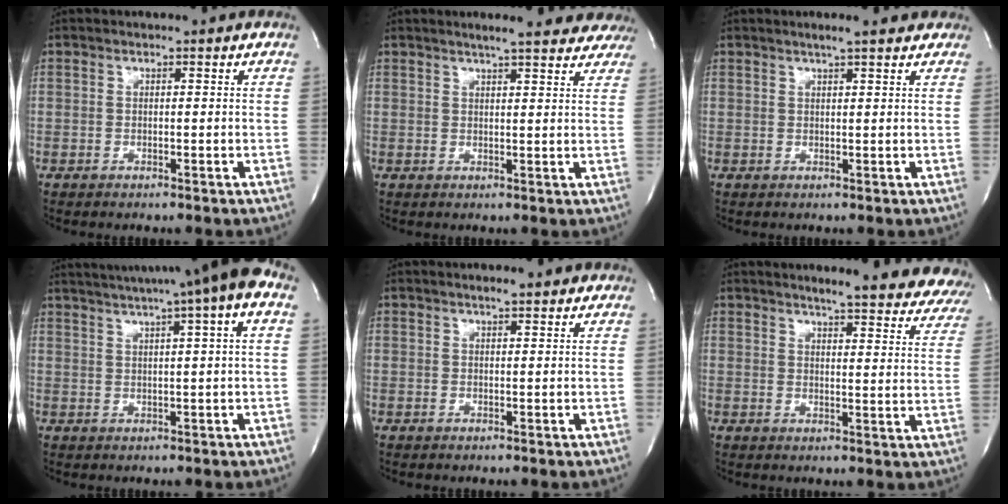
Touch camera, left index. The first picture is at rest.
{"total": 12.4, "force": [11.2, 2.3, 4.9], "torque": [-0.048, 0.006, 0.122]}
{"total": 4.6, "force": [3.7, 0.8, 2.6], "torque": [-0.035, 0.014, 0.045]}
{"total": 14.2, "force": [9.7, -0.1, 10.5], "torque": [-0.169, 0.041, 0.120]}
{"total": 2.5, "force": [2.0, 0.4, 1.3], "torque": [-0.022, 0.011, 0.028]}
{"total": 20.3, "force": [18.7, 3.0, 7.3], "torque": [-0.081, -0.066, 0.200]}